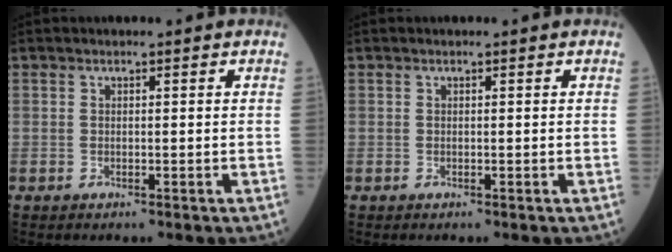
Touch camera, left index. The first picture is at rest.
{"total": 0.0}